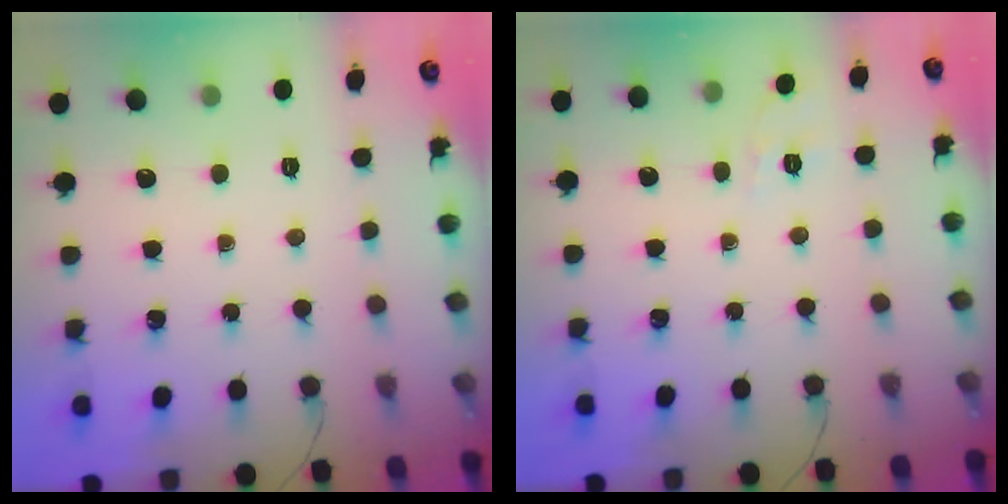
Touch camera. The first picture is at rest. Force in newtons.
{"total": 1.7, "press": 0.0, "slide": 1.7}